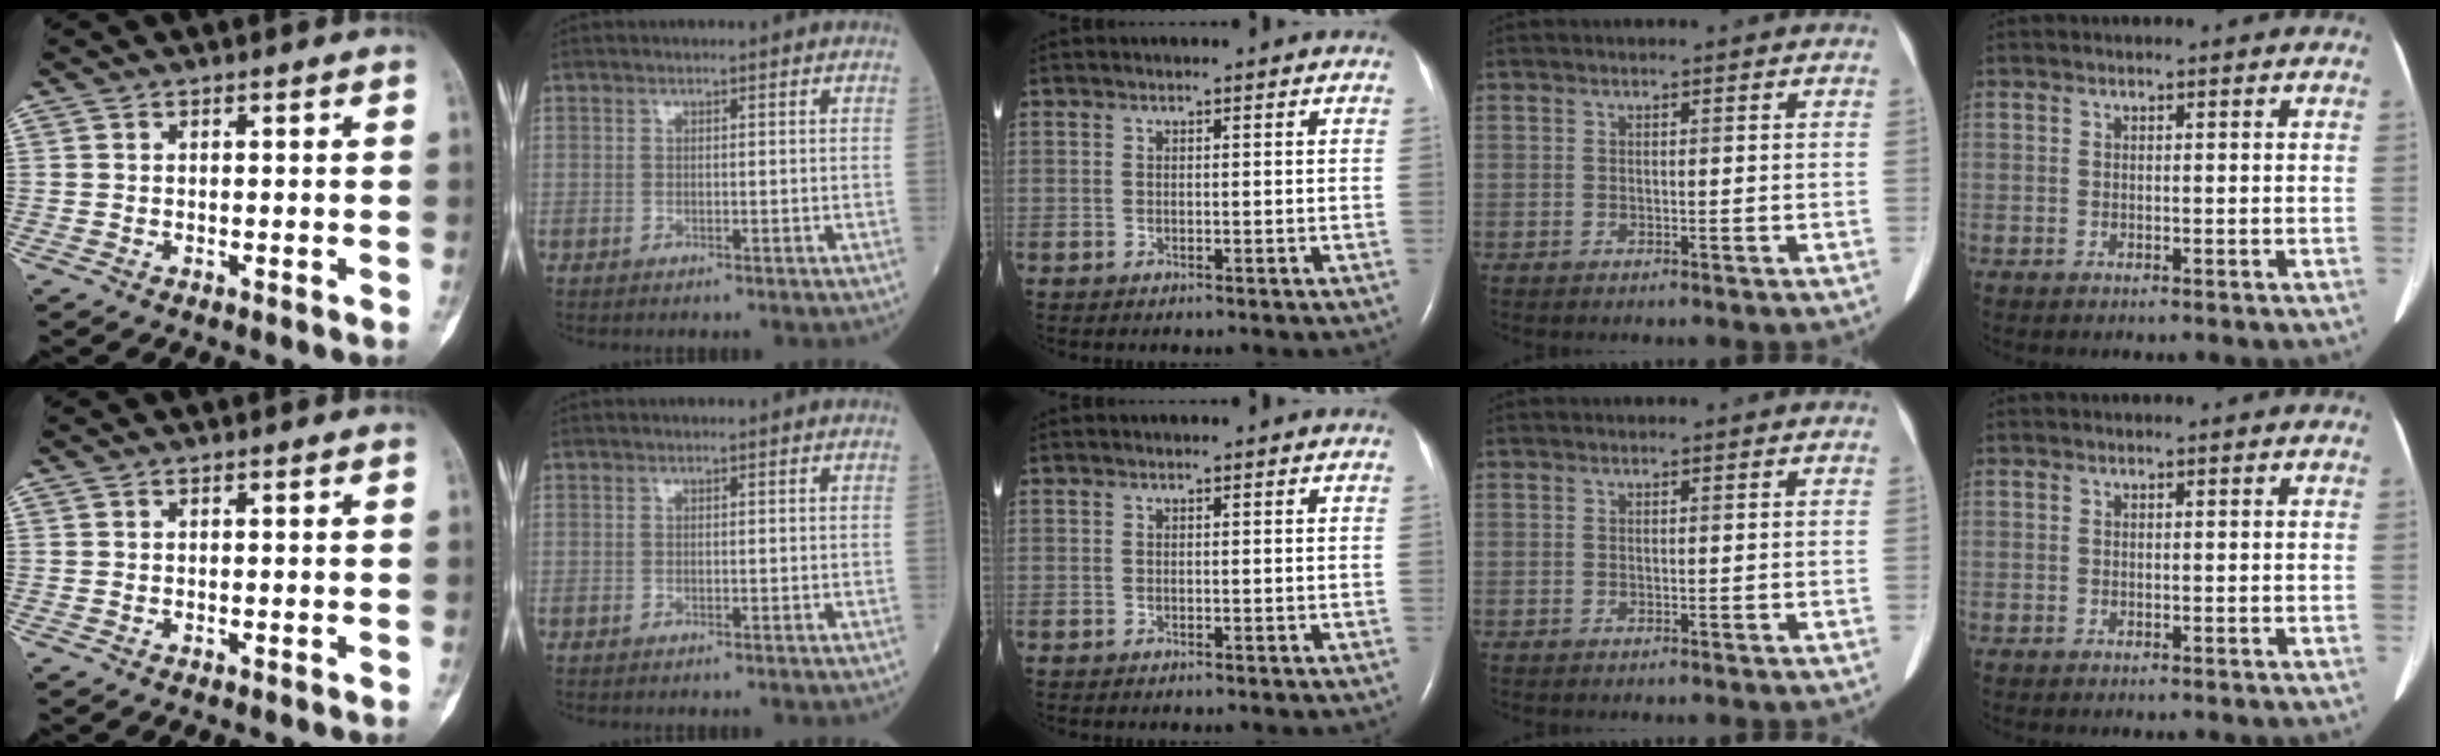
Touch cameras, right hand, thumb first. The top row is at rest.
{}